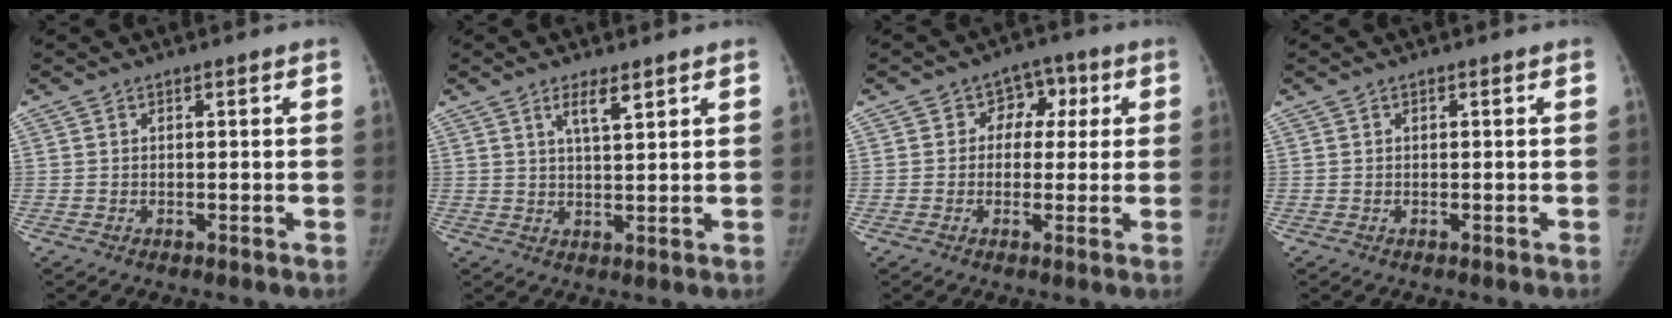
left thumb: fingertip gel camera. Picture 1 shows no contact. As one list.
[{"total": 4.2, "force": [2.6, 1.0, 3.2], "torque": [-0.051, -0.016, 0.048]}, {"total": 6.0, "force": [1.2, 5.2, 2.7], "torque": [0.011, 0.008, 0.004]}, {"total": 0.0}]